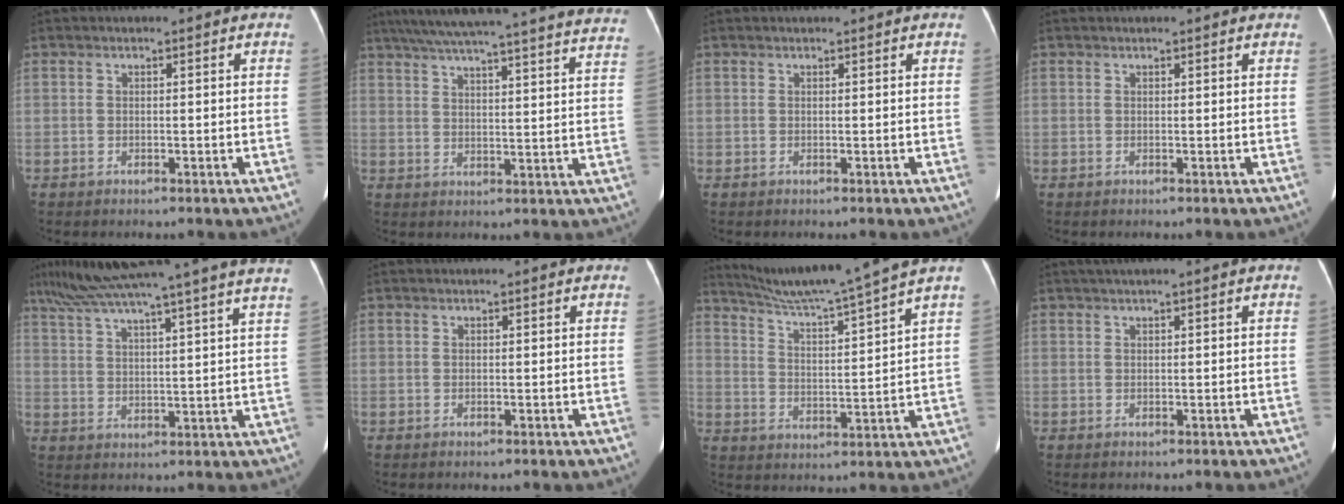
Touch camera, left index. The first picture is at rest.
{"total": 34.9, "force": [31.9, 2.0, 14.0], "torque": [-0.212, -0.057, 0.386]}
{"total": 1.2, "force": [1.2, 0.0, 0.4], "torque": [-0.005, 0.016, 0.021]}
{"total": 2.7, "force": [2.5, 0.3, 0.9], "torque": [-0.011, 0.026, 0.026]}
{"total": 26.7, "force": [22.7, -0.6, 14.0], "torque": [-0.244, 0.003, 0.309]}
{"total": 1.7, "force": [1.6, 0.1, 0.6], "torque": [-0.008, 0.020, 0.020]}
{"total": 14.9, "force": [12.8, -2.8, 7.1], "torque": [-0.124, -0.019, 0.197]}
{"total": 2.6, "force": [1.9, -0.4, 1.7], "torque": [-0.026, 0.023, 0.036]}